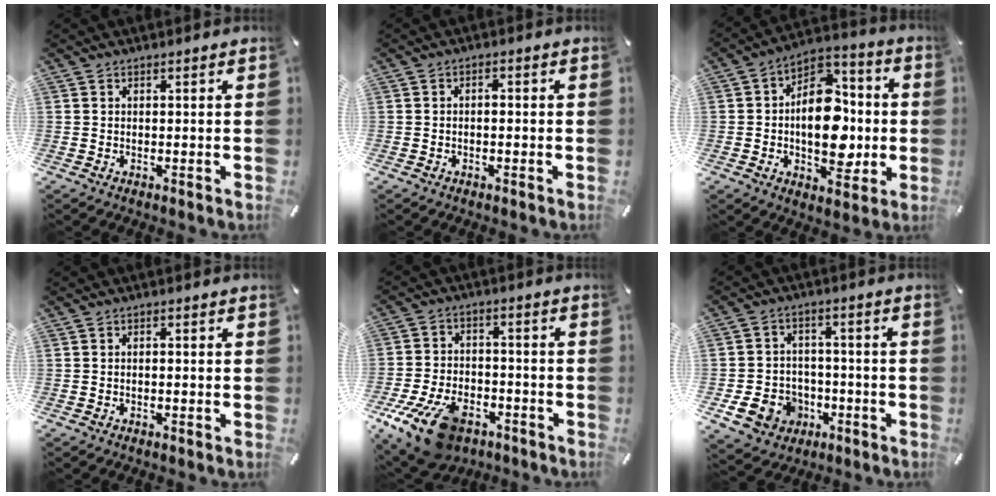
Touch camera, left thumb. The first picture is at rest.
{"total": 1.5, "force": [-0.5, 0.7, 1.2], "torque": [-0.024, 0.004, -0.012]}
{"total": 16.0, "force": [-1.8, 10.8, 11.6], "torque": [-0.175, 0.001, -0.029]}
{"total": 0.9, "force": [-0.6, 0.3, 0.7], "torque": [-0.014, -0.001, -0.011]}
{"total": 15.7, "force": [-8.8, 8.9, 9.5], "torque": [-0.177, 0.053, -0.144]}
{"total": 9.8, "force": [-3.5, 8.4, 3.6], "torque": [-0.083, 0.030, -0.058]}